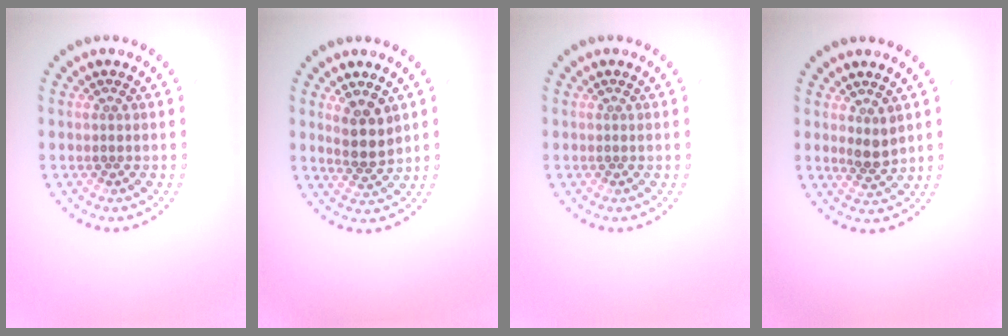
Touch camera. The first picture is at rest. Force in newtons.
{"total": 2.9, "press": 2.7, "slide": 1.1}
{"total": 0.0}
{"total": 1.8, "press": 1.4, "slide": 1.1}